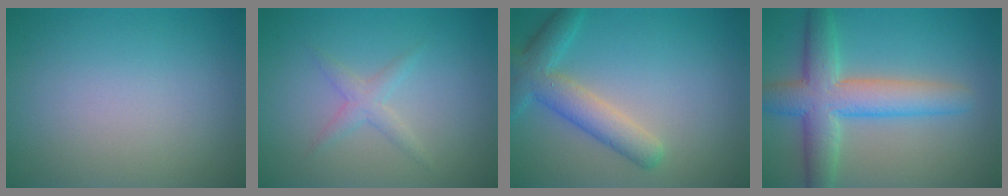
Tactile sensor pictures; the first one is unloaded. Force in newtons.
{"total": 1.6, "press": 1.6, "slide": 0.0}
{"total": 4.6, "press": 4.6, "slide": 0.2}
{"total": 6.7, "press": 6.7, "slide": 0.2}